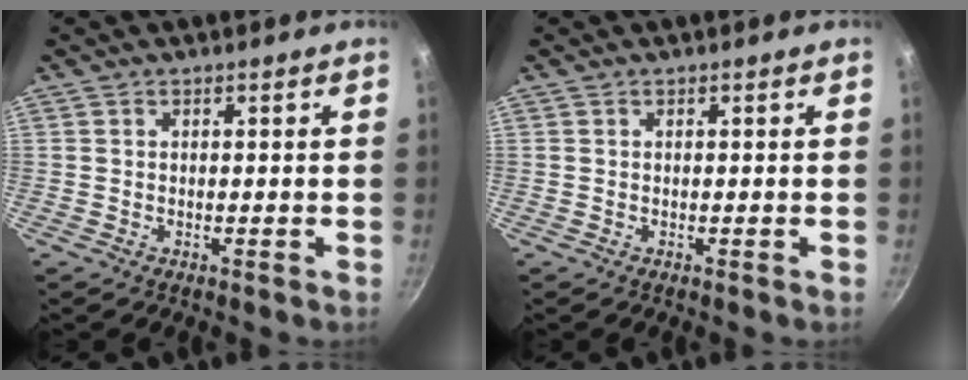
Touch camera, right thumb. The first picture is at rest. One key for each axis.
{"total": 0.0}